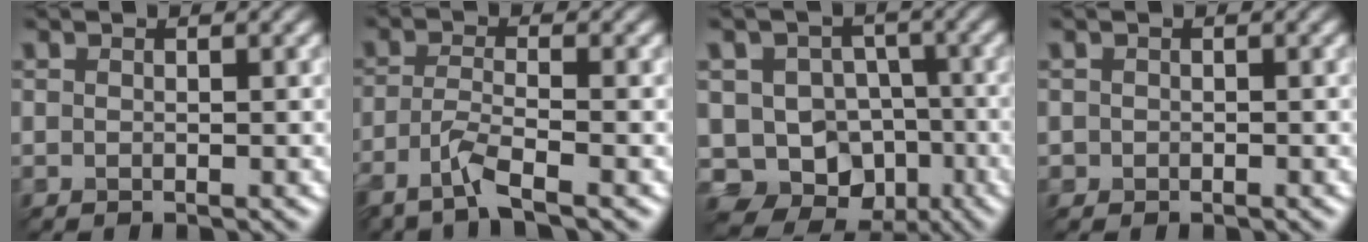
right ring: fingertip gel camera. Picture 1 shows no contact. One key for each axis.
{"total": 3.8, "fx": -3.2, "fy": 0.2, "fz": 2.1, "tx": -0.067, "ty": -0.001, "tz": -0.052}
{"total": 9.0, "fx": -3.3, "fy": 8.1, "fz": 2.2, "tx": -0.033, "ty": 0.004, "tz": -0.050}
{"total": 1.4, "fx": -0.7, "fy": -0.6, "fz": -1.0, "tx": 0.003, "ty": 0.001, "tz": 0.006}